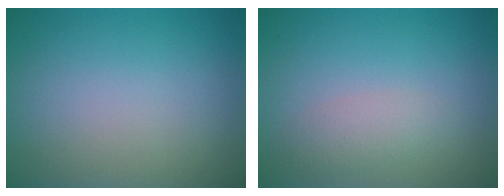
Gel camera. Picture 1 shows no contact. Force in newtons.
{"total": 2.0, "press": 2.0, "slide": 0.1}